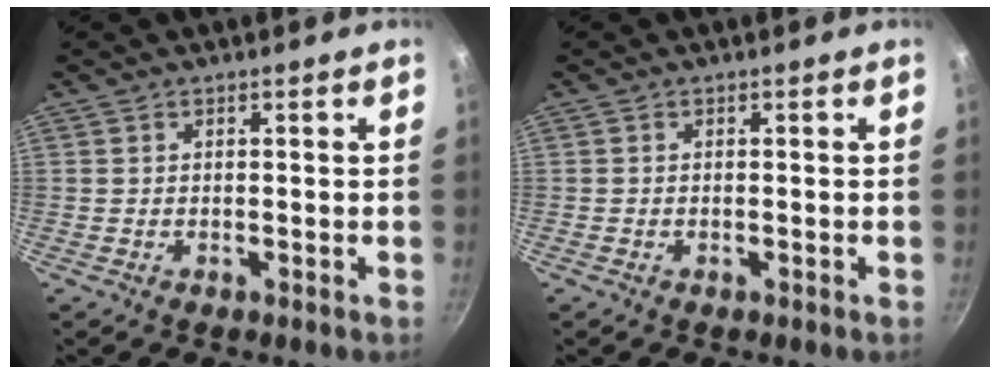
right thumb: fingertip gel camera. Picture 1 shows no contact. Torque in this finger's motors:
{"motor_torque": [-0.38, -0.42, 0.06, 0.21, -0.01]}